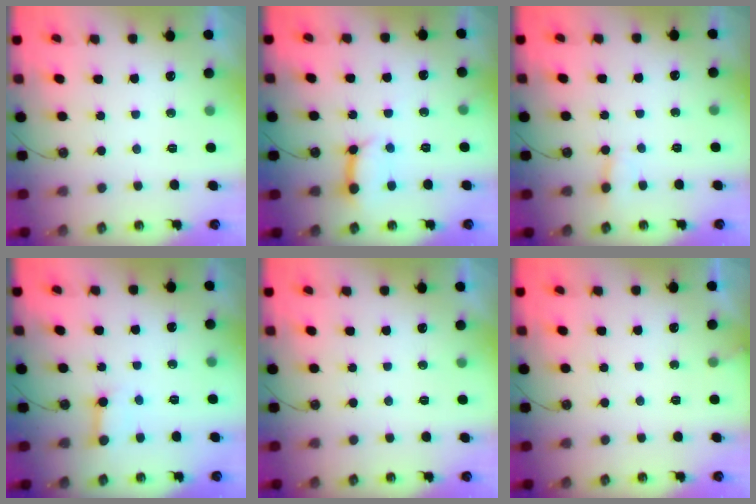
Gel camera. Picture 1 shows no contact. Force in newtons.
{"total": 11.0, "press": 10.9, "slide": 1.2}
{"total": 3.7, "press": 3.6, "slide": 0.5}
{"total": 3.9, "press": 3.9, "slide": 0.3}
{"total": 0.0}
{"total": 2.8, "press": 2.8, "slide": 0.2}